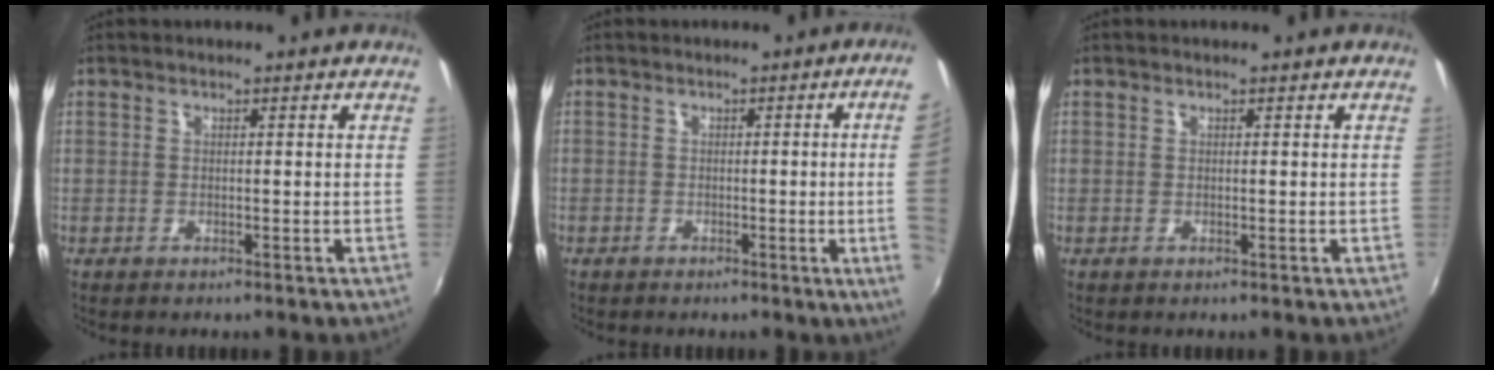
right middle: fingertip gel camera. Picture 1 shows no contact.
{"total": 7.9, "force": [-0.4, -1.4, 7.8], "torque": [-0.089, -0.006, -0.002]}
{"total": 0.0}